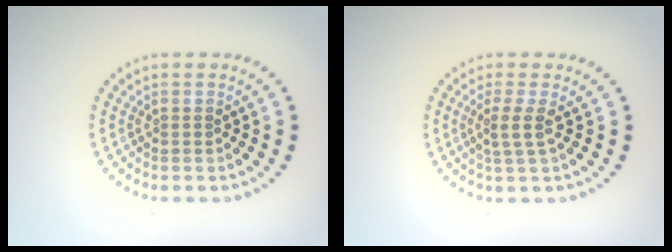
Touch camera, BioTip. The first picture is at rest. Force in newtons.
{"total": 1.9, "press": 1.4, "slide": 1.2}